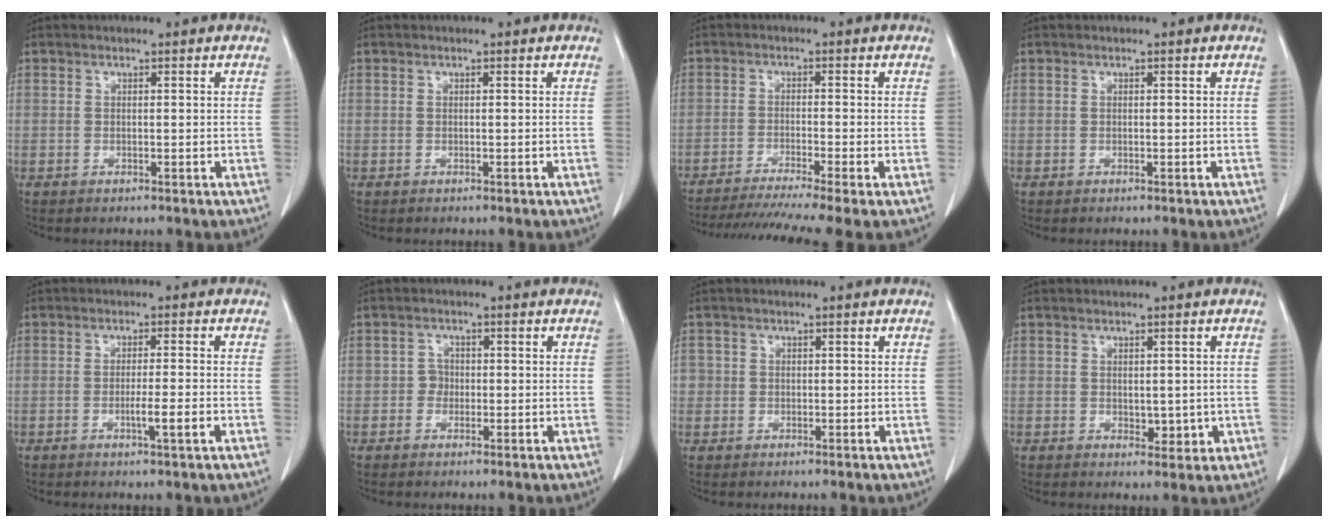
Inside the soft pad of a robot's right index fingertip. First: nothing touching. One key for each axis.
{"total": 0.0}
{"total": 10.8, "fx": -8.5, "fy": -0.4, "fz": 6.6, "tx": -0.102, "ty": -0.019, "tz": -0.133}
{"total": 0.0}
{"total": 3.7, "fx": -1.3, "fy": -0.2, "fz": 3.4, "tx": -0.053, "ty": -0.004, "tz": -0.021}
{"total": 1.6, "fx": -0.4, "fy": 1.4, "fz": 0.5, "tx": 0.000, "ty": 0.007, "tz": -0.009}
{"total": 1.7, "fx": -0.1, "fy": 1.7, "fz": 0.1, "tx": 0.011, "ty": 0.006, "tz": -0.005}
{"total": 3.0, "fx": -0.3, "fy": 1.8, "fz": 2.3, "tx": -0.022, "ty": -0.003, "tz": 0.005}